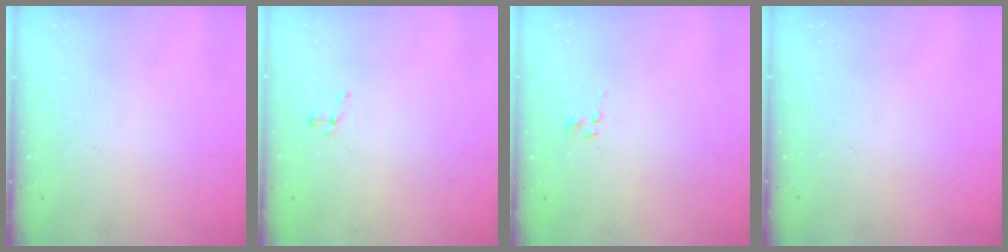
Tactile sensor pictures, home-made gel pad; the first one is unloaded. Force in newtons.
{"total": 0.0}
{"total": 1.0, "press": 0.8, "slide": 0.6}
{"total": 0.0}